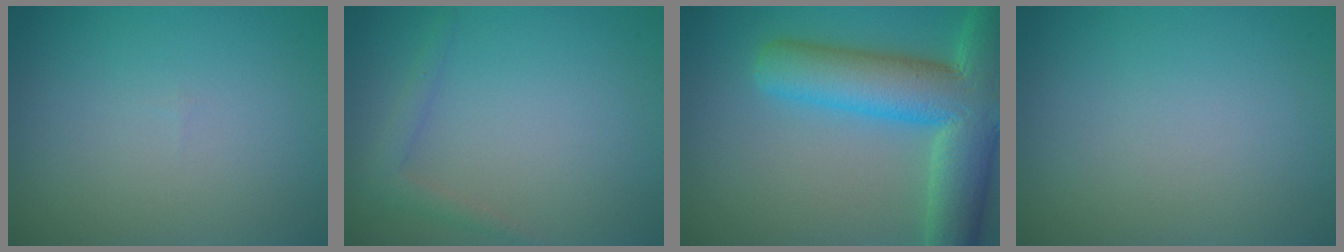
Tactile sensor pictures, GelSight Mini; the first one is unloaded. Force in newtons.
{"total": 1.5, "press": 1.5, "slide": 0.1}
{"total": 11.3, "press": 11.2, "slide": 0.6}
{"total": 0.0}